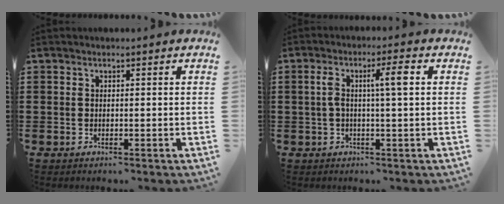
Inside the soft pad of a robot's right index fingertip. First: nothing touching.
{"total": 5.3, "force": [0.8, 0.7, 5.2], "torque": [-0.099, 0.005, 0.007]}